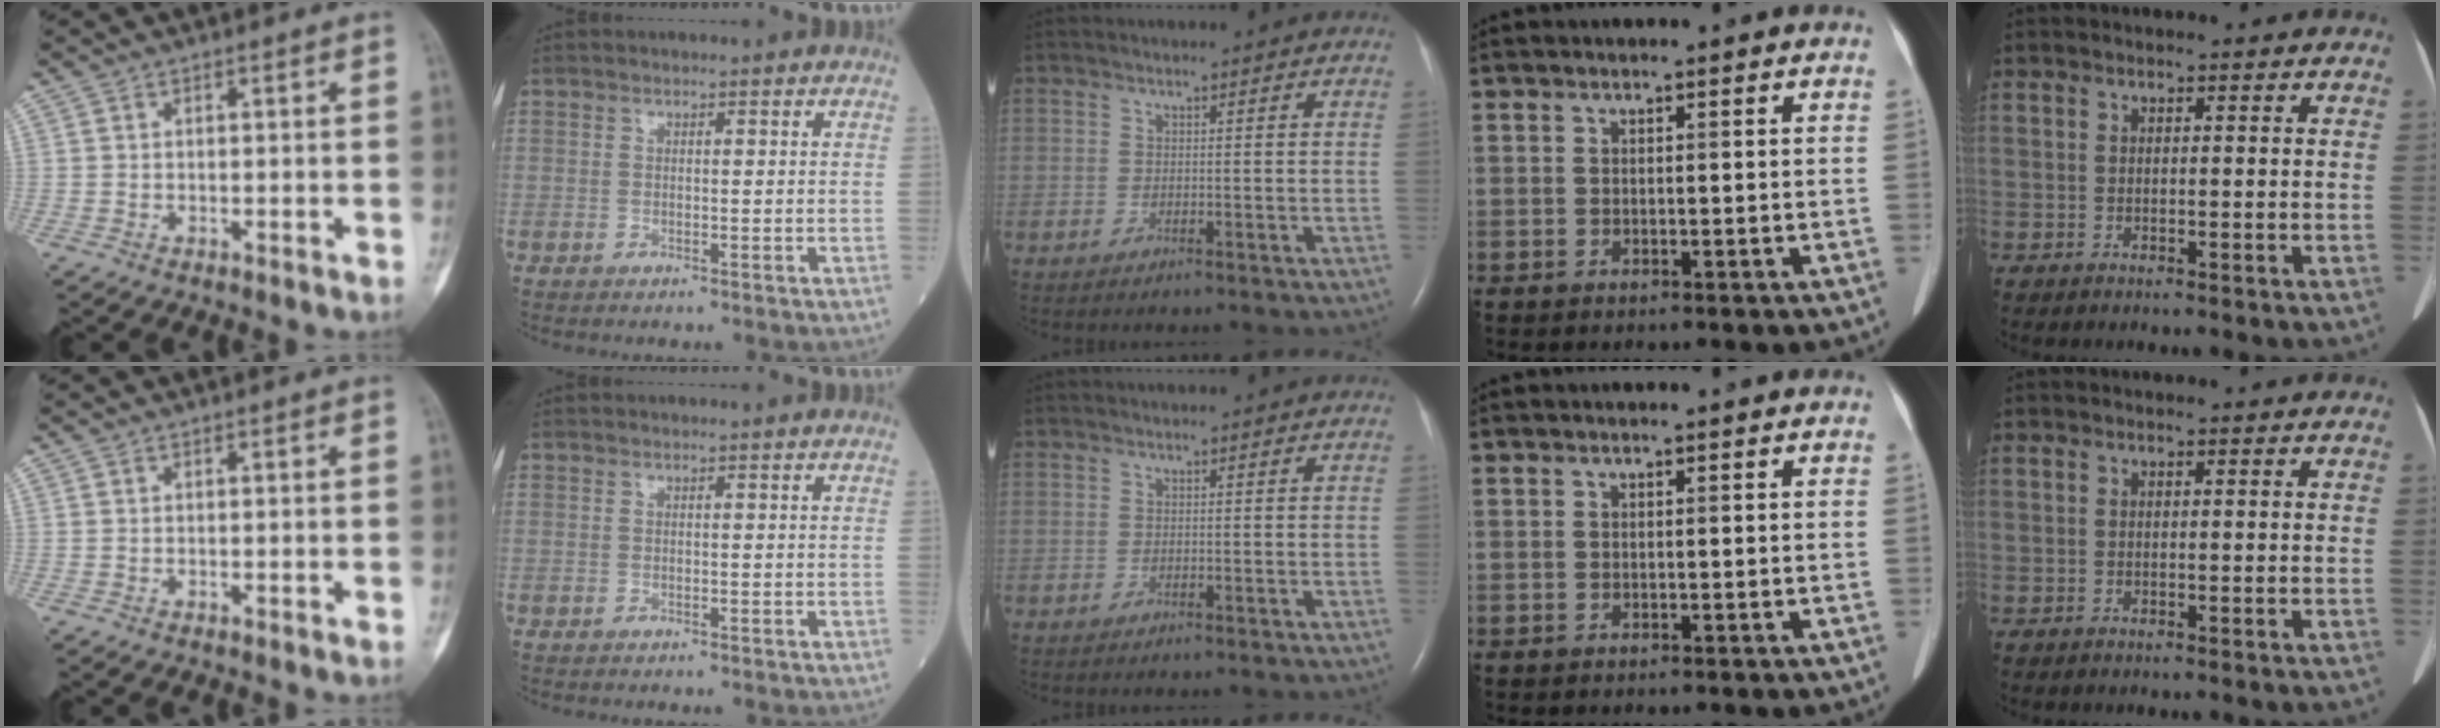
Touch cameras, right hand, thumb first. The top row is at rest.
{}